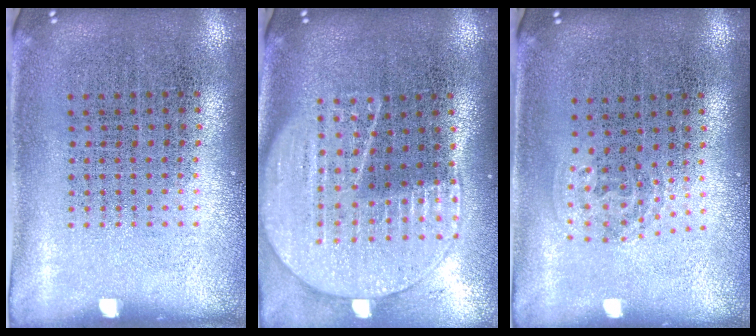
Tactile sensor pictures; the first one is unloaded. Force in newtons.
{"total": 2.0, "press": 1.8, "slide": 0.9}
{"total": 1.0, "press": 0.6, "slide": 0.7}